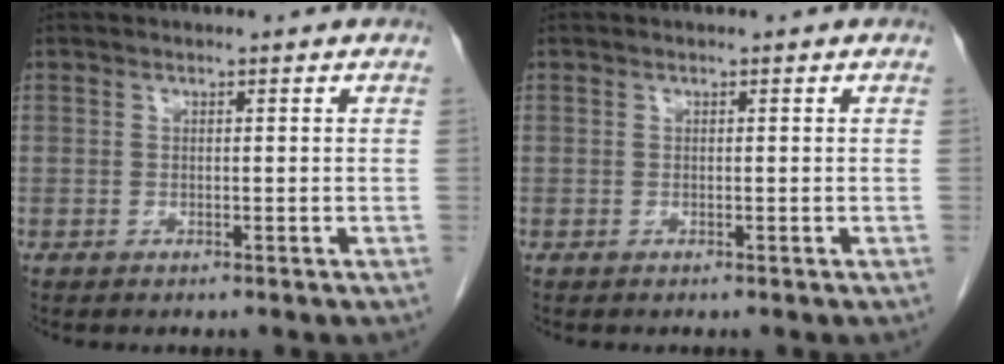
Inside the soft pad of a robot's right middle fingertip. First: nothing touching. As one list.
[{"total": 0.0}]